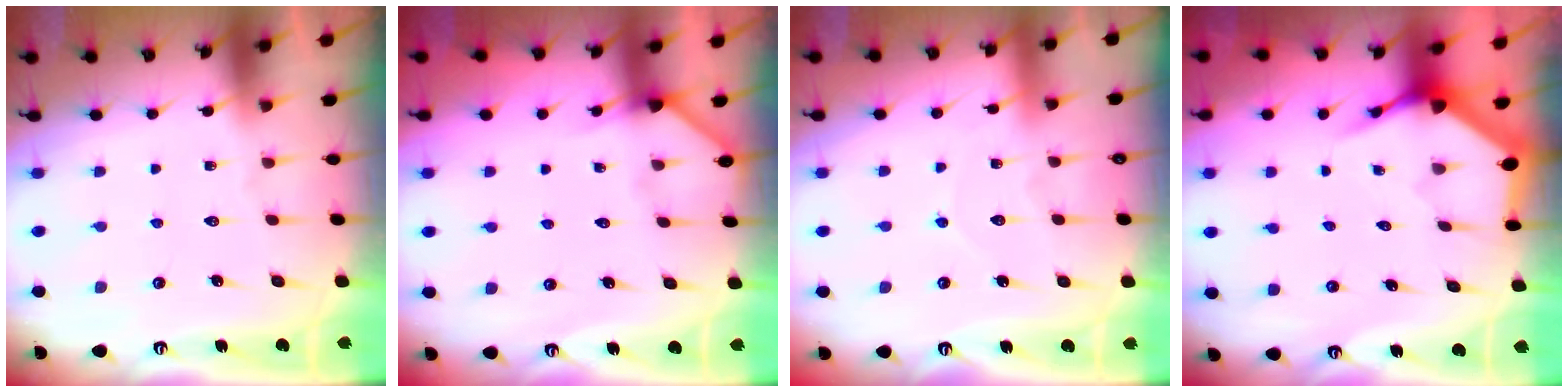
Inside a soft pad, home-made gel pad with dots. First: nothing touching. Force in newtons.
{"total": 3.7, "press": 3.7, "slide": 0.3}
{"total": 5.9, "press": 5.8, "slide": 0.6}
{"total": 3.8, "press": 3.8, "slide": 0.5}